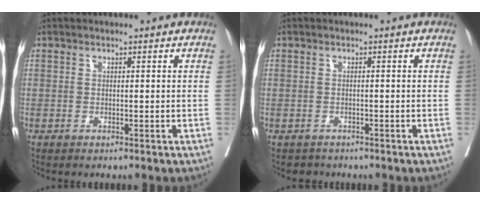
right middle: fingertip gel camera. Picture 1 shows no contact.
{"total": 1.7, "force": [-1.4, 0.9, -0.3], "torque": [-0.006, -0.002, -0.025]}